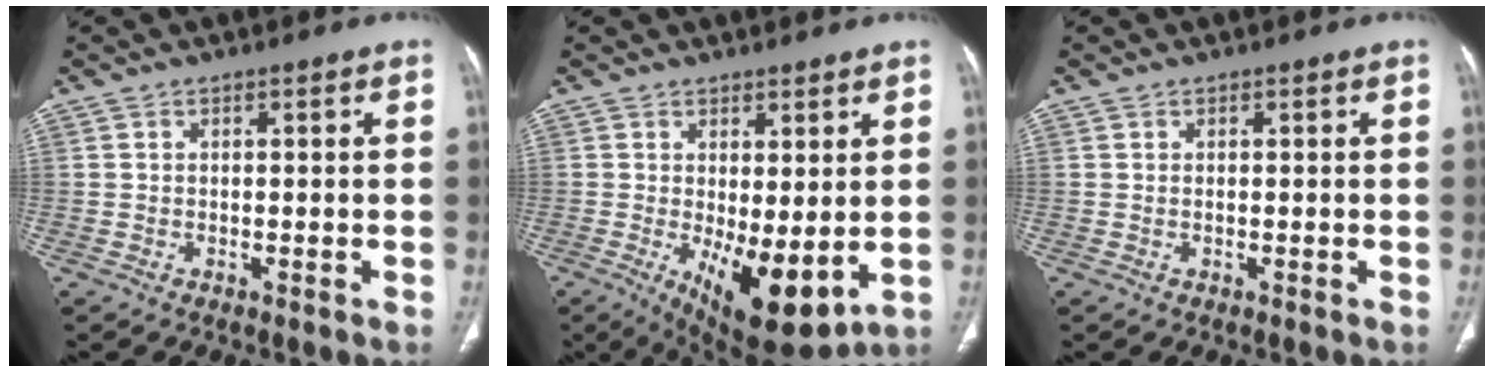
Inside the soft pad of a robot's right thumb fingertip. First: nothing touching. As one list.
[{"total": 11.7, "force": [-1.6, 4.6, 10.6], "torque": [-0.159, -0.026, -0.006]}, {"total": 0.0}]